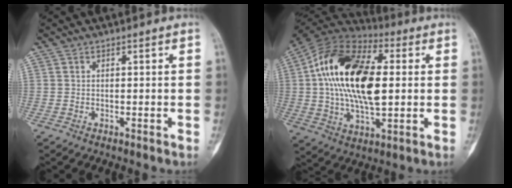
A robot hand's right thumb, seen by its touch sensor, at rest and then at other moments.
{"total": 23.4, "force": [2.5, 12.1, 19.8], "torque": [-0.367, 0.010, 0.037]}